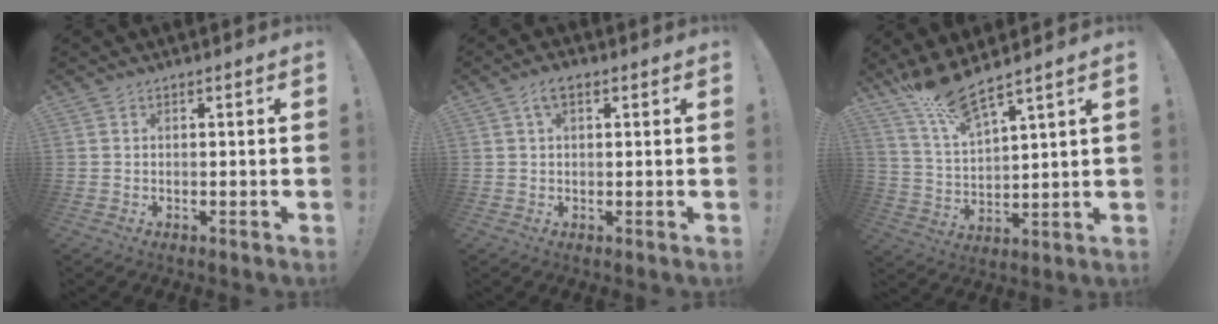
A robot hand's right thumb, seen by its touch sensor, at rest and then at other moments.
{"total": 3.9, "force": [1.6, 1.9, 3.0], "torque": [-0.053, 0.002, 0.028]}
{"total": 11.1, "force": [9.7, 1.3, 5.3], "torque": [-0.108, -0.059, 0.172]}